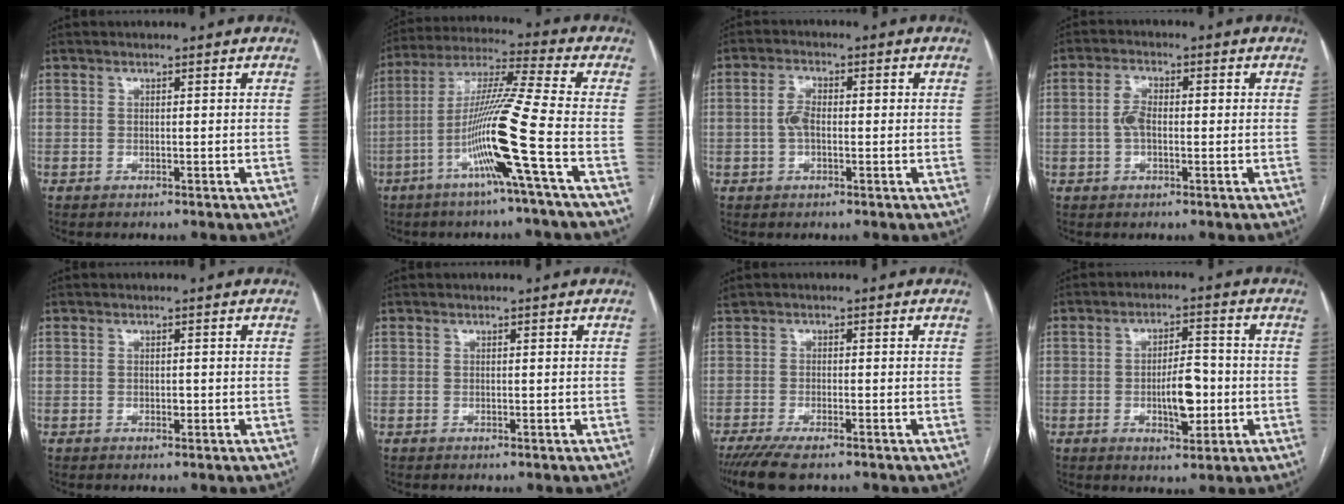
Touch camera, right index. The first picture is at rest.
{"total": 13.9, "force": [-5.0, -2.4, 12.8], "torque": [-0.246, -0.007, -0.102]}
{"total": 3.8, "force": [-0.1, 1.9, 3.2], "torque": [-0.073, 0.017, -0.005]}
{"total": 4.0, "force": [-0.1, 2.1, 3.5], "torque": [-0.078, 0.017, -0.004]}
{"total": 0.7, "force": [-0.1, 0.5, 0.5], "torque": [-0.007, 0.001, -0.003]}
{"total": 0.0}
{"total": 6.0, "force": [-4.3, 1.5, 3.8], "torque": [-0.064, -0.016, -0.070]}
{"total": 7.0, "force": [-1.4, 2.6, 6.4], "torque": [-0.106, 0.005, -0.018]}